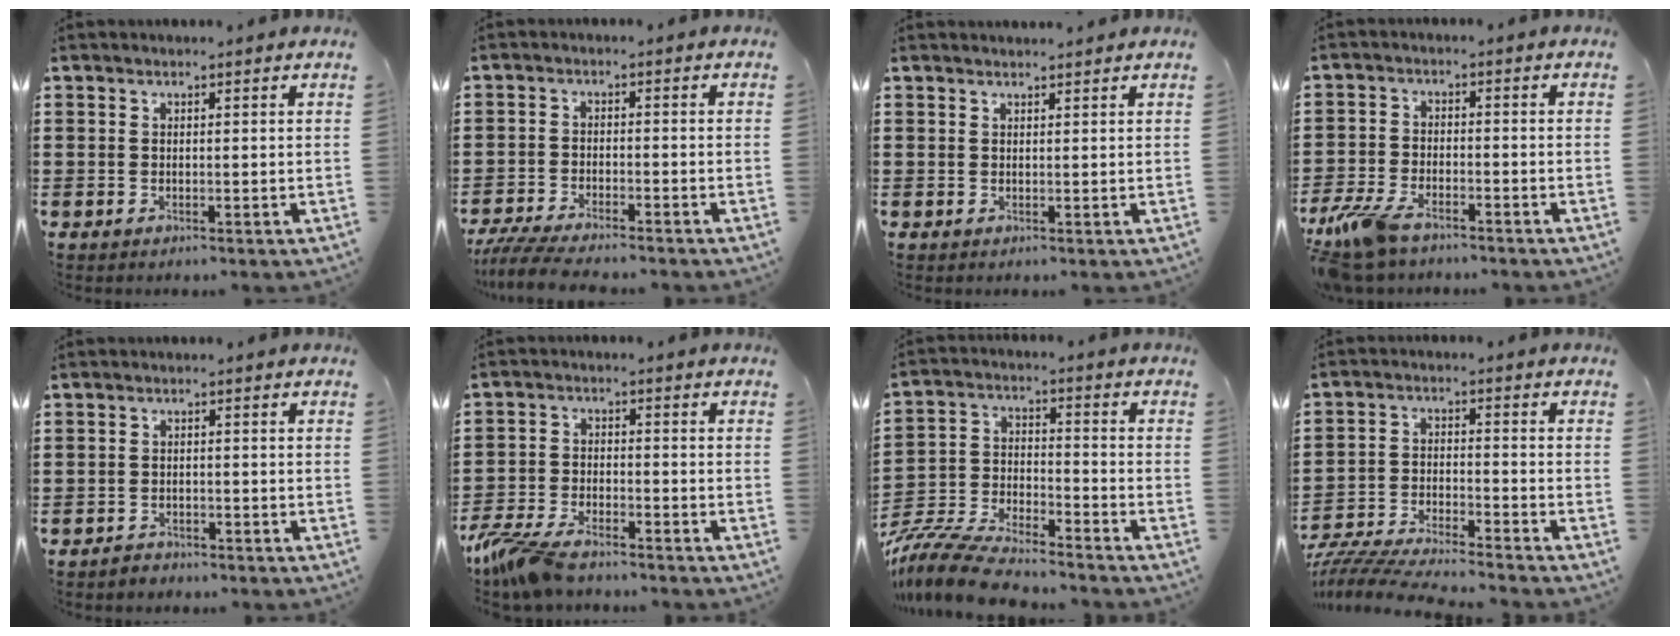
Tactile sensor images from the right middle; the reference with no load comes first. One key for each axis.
{"total": 4.6, "fx": -4.3, "fy": 0.3, "fz": 1.6, "tx": -0.046, "ty": -0.013, "tz": -0.089}
{"total": 1.1, "fx": 1.1, "fy": -0.2, "fz": 0.0, "tx": -0.002, "ty": -0.004, "tz": 0.022}
{"total": 6.3, "fx": -4.9, "fy": 2.0, "fz": 3.5, "tx": -0.095, "ty": -0.008, "tz": -0.099}
{"total": 1.5, "fx": -1.4, "fy": 0.5, "fz": 0.0, "tx": -0.004, "ty": 0.004, "tz": -0.032}
{"total": 6.2, "fx": -5.4, "fy": 1.3, "fz": 2.8, "tx": -0.085, "ty": -0.009, "tz": -0.109}
{"total": 9.9, "fx": -9.5, "fy": 1.0, "fz": 2.9, "tx": -0.066, "ty": 0.012, "tz": -0.191}
{"total": 6.8, "fx": -6.7, "fy": 0.1, "fz": 1.4, "tx": -0.035, "ty": -0.004, "tz": -0.134}